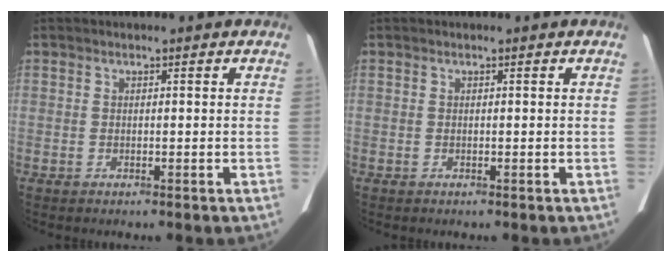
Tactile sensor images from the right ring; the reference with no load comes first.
{"total": 0.0}